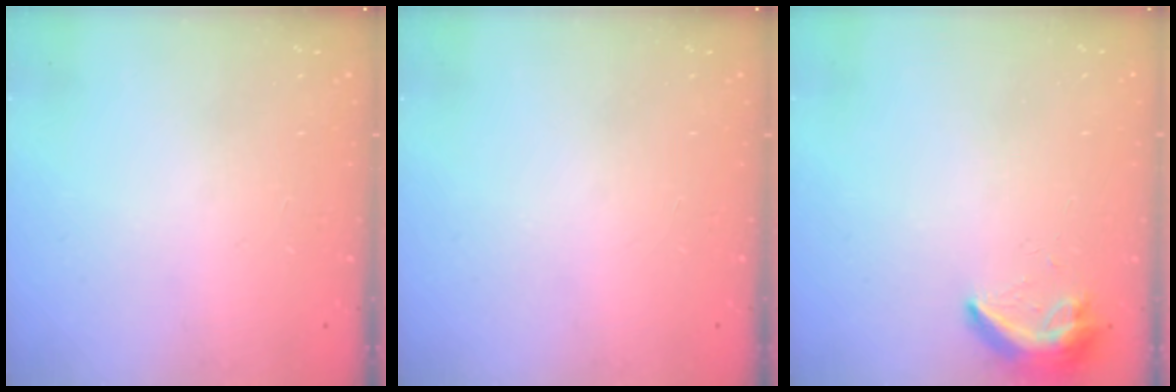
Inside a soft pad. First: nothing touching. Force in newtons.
{"total": 0.0}
{"total": 7.8, "press": 7.8, "slide": 0.9}